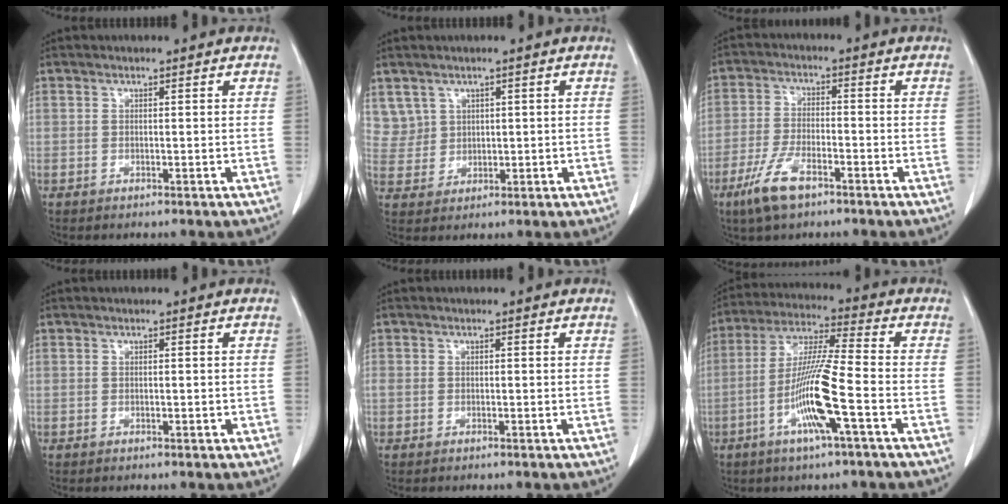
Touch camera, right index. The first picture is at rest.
{"total": 4.5, "force": [2.4, 3.8, 0.0], "torque": [0.003, 0.008, 0.057]}
{"total": 7.4, "force": [-4.6, 2.2, 5.3], "torque": [-0.116, -0.010, -0.087]}
{"total": 0.5, "force": [-0.1, 0.3, 0.4], "torque": [-0.010, 0.002, 0.003]}
{"total": 0.6, "force": [0.0, 0.5, 0.3], "torque": [-0.015, 0.010, 0.003]}
{"total": 11.9, "force": [-4.1, -0.2, 11.2], "torque": [-0.224, -0.007, -0.083]}